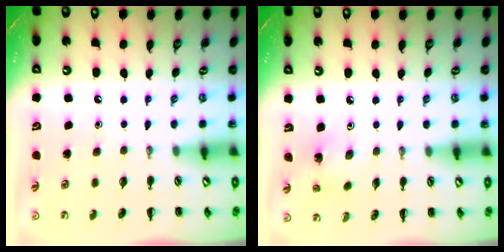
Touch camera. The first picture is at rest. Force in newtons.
{"total": 3.0, "press": 2.8, "slide": 0.9}